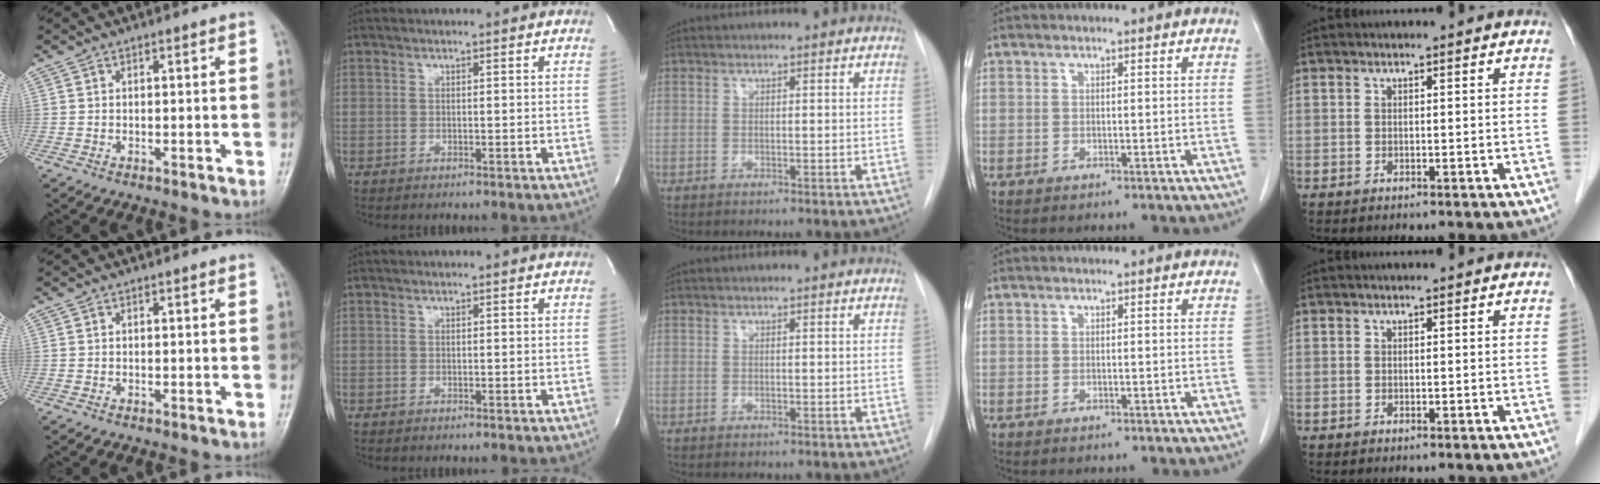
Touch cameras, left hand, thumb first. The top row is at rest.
{}